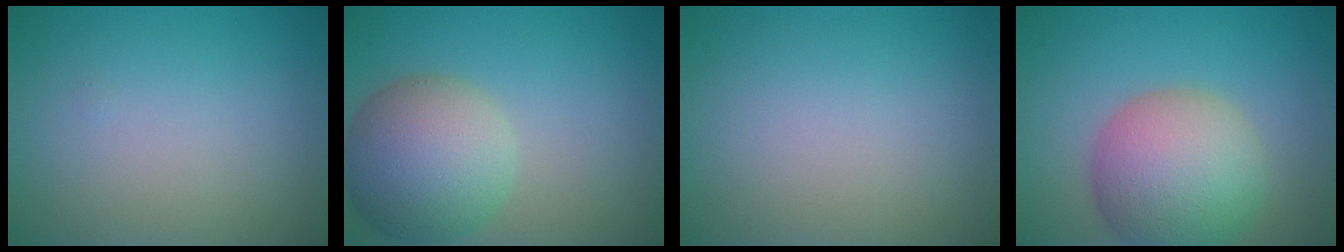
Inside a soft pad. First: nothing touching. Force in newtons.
{"total": 8.2, "press": 8.2, "slide": 0.4}
{"total": 0.0}
{"total": 9.1, "press": 9.1, "slide": 0.7}